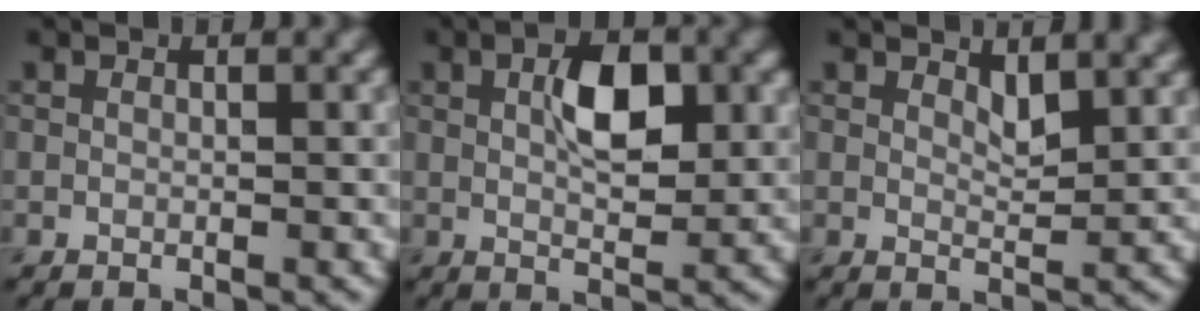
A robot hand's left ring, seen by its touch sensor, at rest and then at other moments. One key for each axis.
{"total": 5.1, "fx": 1.1, "fy": 2.5, "fz": 4.3, "tx": -0.074, "ty": 0.003, "tz": 0.018}
{"total": 1.9, "fx": 1.3, "fy": 0.6, "fz": 1.2, "tx": -0.021, "ty": -0.005, "tz": 0.025}